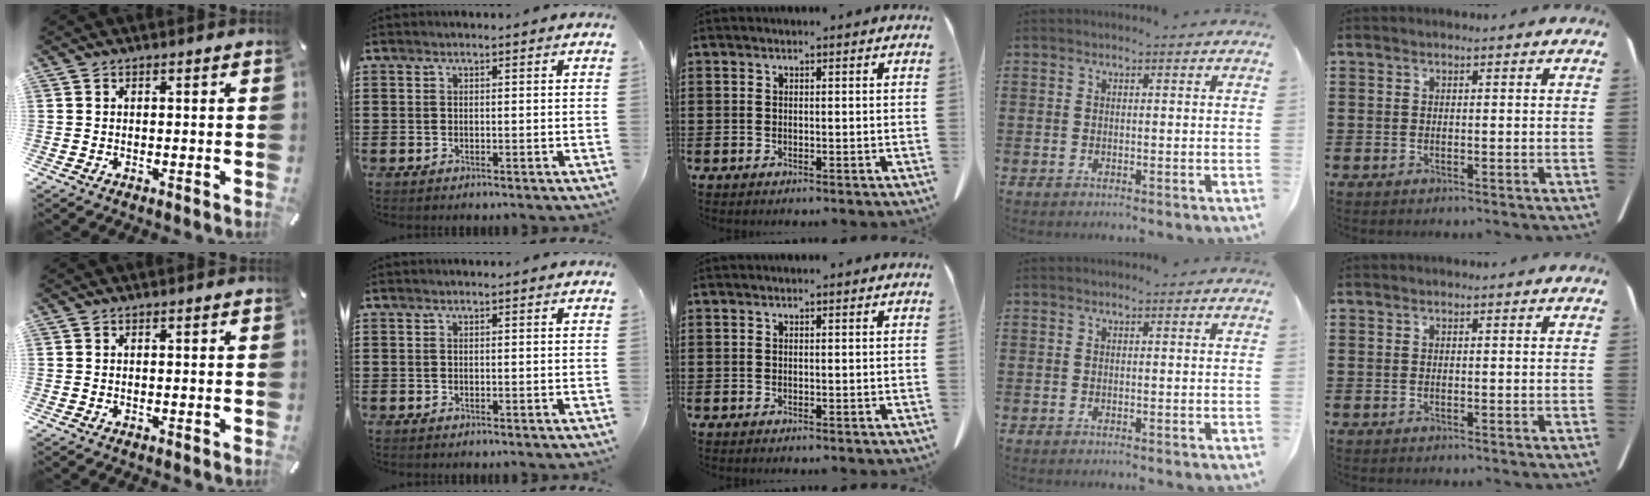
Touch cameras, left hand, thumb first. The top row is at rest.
{}